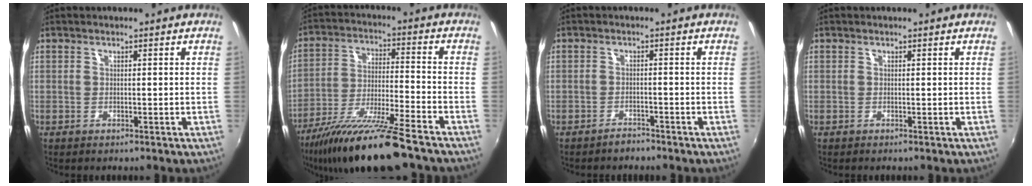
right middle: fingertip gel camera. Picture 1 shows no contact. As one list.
[{"total": 16.8, "force": [-13.4, 0.5, 10.1], "torque": [-0.199, -0.030, -0.234]}, {"total": 2.1, "force": [-1.9, 0.8, 0.2], "torque": [-0.010, 0.003, -0.031]}, {"total": 0.0}]